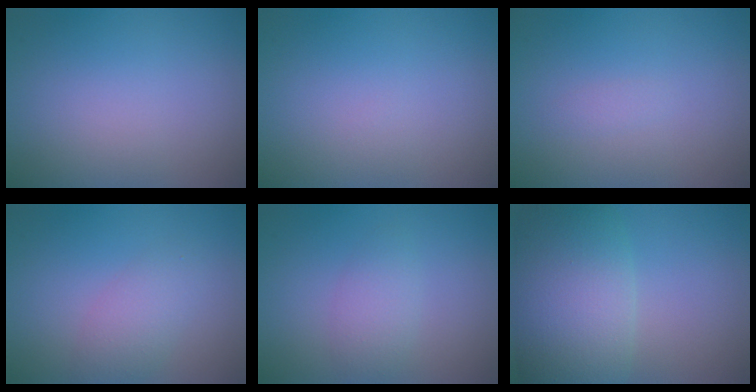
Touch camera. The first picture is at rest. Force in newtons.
{"total": 0.0}
{"total": 0.5, "press": 0.5, "slide": 0.0}
{"total": 2.7, "press": 2.7, "slide": 0.1}
{"total": 2.2, "press": 2.2, "slide": 0.1}
{"total": 9.4, "press": 9.3, "slide": 0.8}